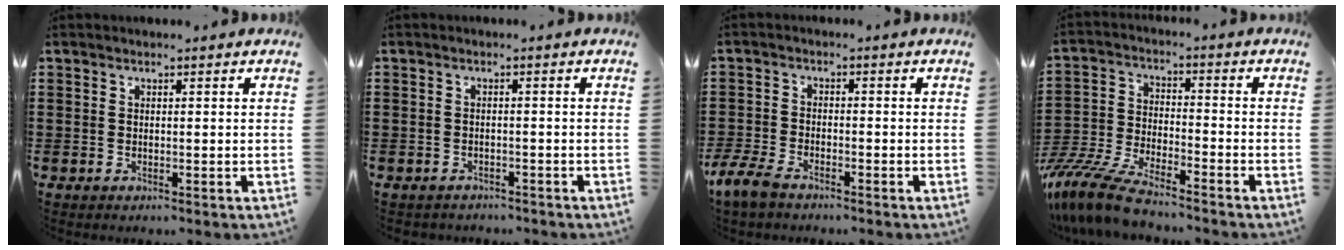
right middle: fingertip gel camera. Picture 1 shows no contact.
{"total": 1.3, "force": [-1.3, 0.3, 0.0], "torque": [-0.005, 0.000, -0.029]}
{"total": 4.3, "force": [-3.4, 1.5, 2.1], "torque": [-0.071, -0.007, -0.075]}
{"total": 9.0, "force": [-8.2, 1.0, 3.4], "torque": [-0.088, 0.003, -0.169]}